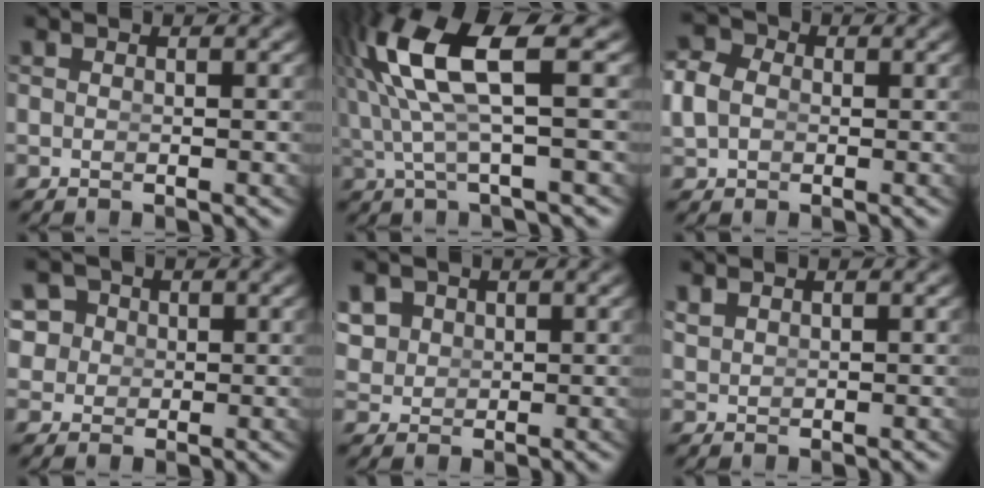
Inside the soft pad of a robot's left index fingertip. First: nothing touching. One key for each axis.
{"total": 8.3, "fx": 2.3, "fy": 2.8, "fz": 7.4, "tx": -0.158, "ty": -0.002, "tz": 0.043}
{"total": 4.0, "fx": 0.4, "fy": 3.5, "fz": 2.0, "tx": -0.053, "ty": -0.005, "tz": 0.006}
{"total": 6.2, "fx": 1.5, "fy": 5.4, "fz": 2.6, "tx": -0.065, "ty": -0.013, "tz": 0.028}
{"total": 3.2, "fx": 1.2, "fy": 2.6, "fz": 1.4, "tx": -0.036, "ty": -0.010, "tz": 0.033}
{"total": 0.8, "fx": 0.7, "fy": 0.0, "fz": 0.2, "tx": -0.007, "ty": -0.007, "tz": 0.026}